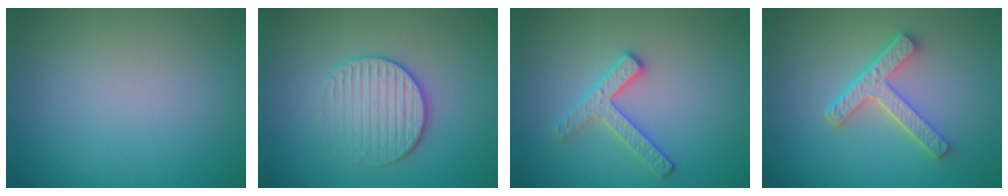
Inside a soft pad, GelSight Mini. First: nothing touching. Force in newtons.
{"total": 3.3, "press": 3.1, "slide": 1.2}
{"total": 2.6, "press": 2.5, "slide": 0.6}
{"total": 4.4, "press": 3.4, "slide": 2.7}